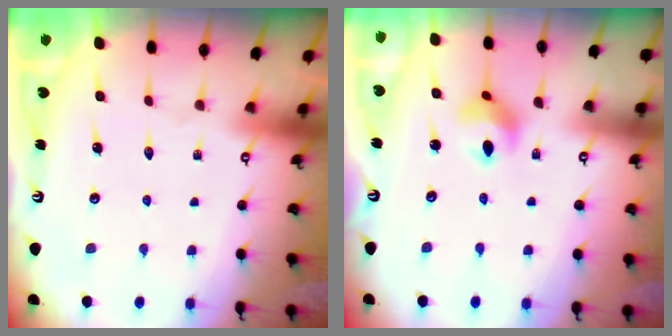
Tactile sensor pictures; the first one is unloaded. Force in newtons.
{"total": 6.5, "press": 6.5, "slide": 0.5}